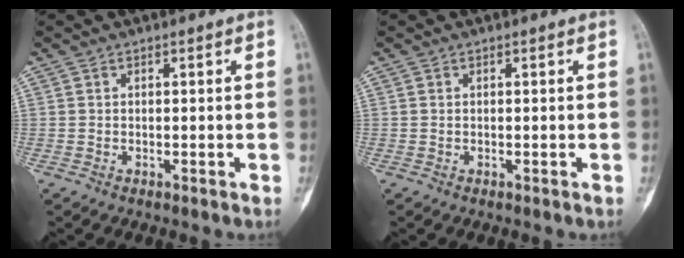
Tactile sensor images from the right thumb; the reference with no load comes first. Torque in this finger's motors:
{"motor_torque": [-0.33, 0.02, 0.34, -0.15, 0.03]}